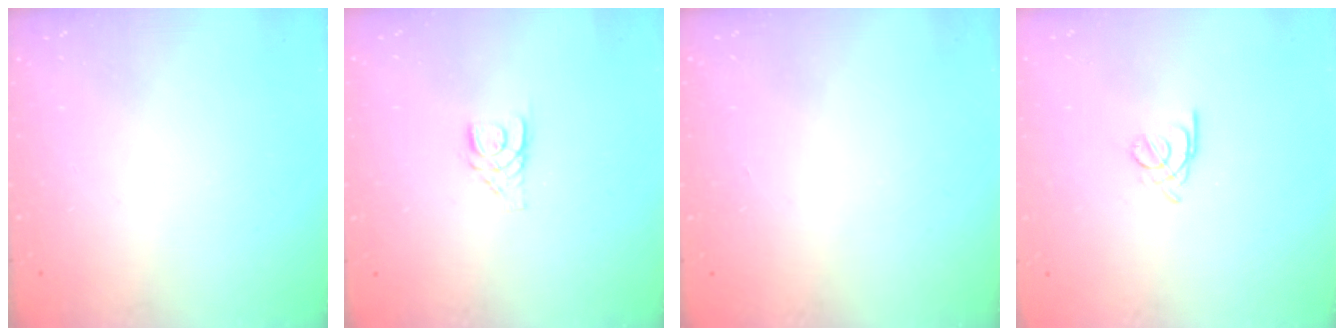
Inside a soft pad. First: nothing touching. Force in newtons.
{"total": 3.8, "press": 3.8, "slide": 0.4}
{"total": 1.0, "press": 0.9, "slide": 0.2}
{"total": 2.2, "press": 2.2, "slide": 0.5}